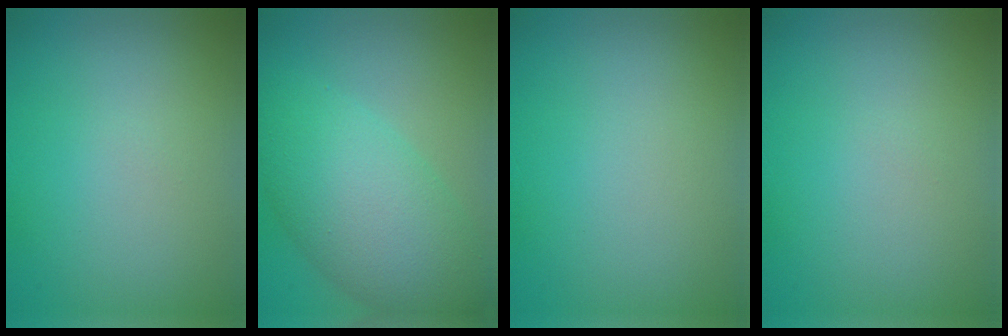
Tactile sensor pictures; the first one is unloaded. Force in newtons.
{"total": 8.1, "press": 8.1, "slide": 0.1}
{"total": 0.0}
{"total": 0.0}